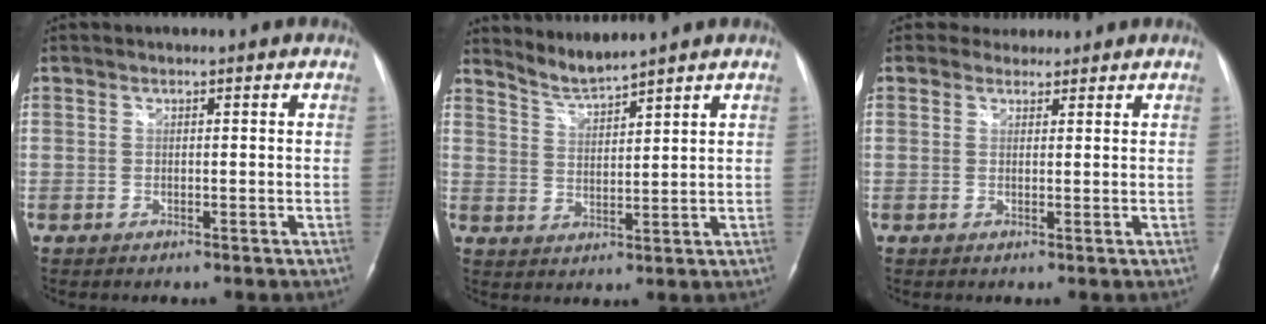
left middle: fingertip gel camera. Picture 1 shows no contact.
{"total": 4.1, "force": [4.0, -1.1, 0.2], "torque": [-0.014, -0.009, 0.085]}
{"total": 2.5, "force": [2.1, 1.2, -0.3], "torque": [0.011, 0.010, 0.030]}